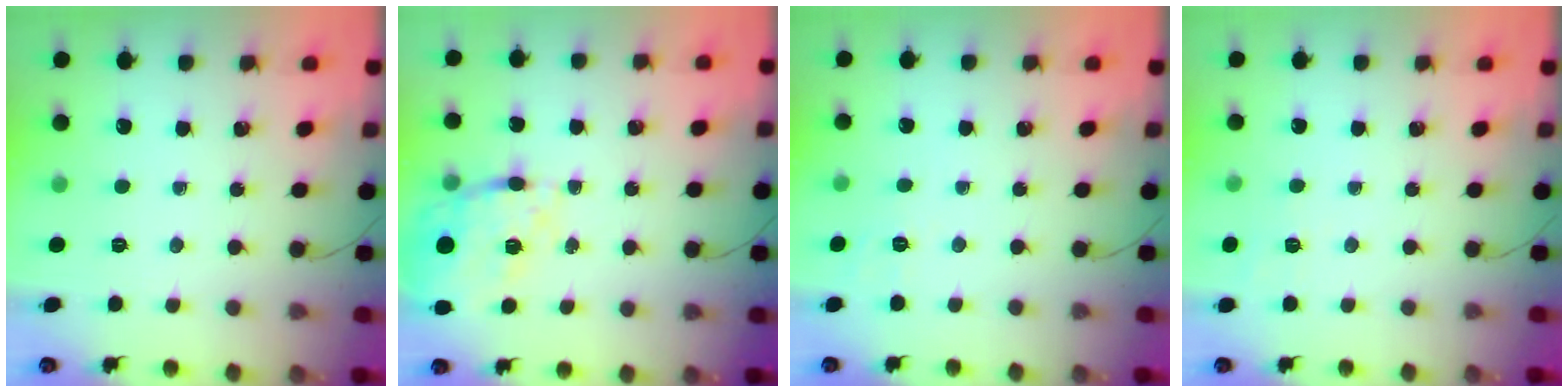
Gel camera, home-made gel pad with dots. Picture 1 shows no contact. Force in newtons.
{"total": 20.3, "press": 20.1, "slide": 3.3}
{"total": 1.9, "press": 0.7, "slide": 1.7}
{"total": 4.3, "press": 3.9, "slide": 1.8}